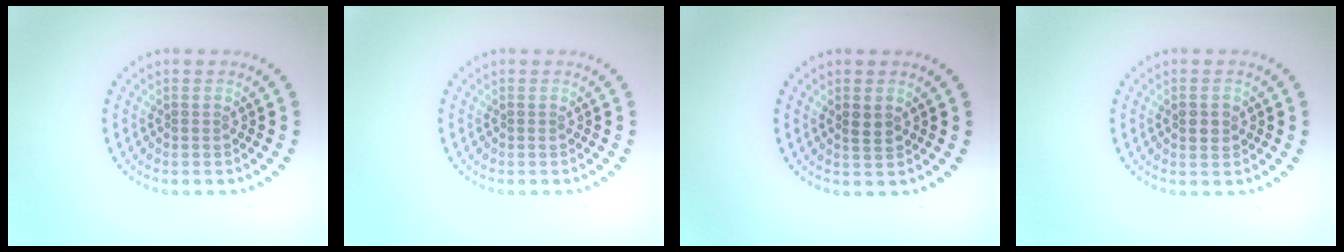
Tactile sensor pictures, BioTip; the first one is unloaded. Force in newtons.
{"total": 0.0}
{"total": 1.3, "press": 1.3, "slide": 0.2}
{"total": 1.4, "press": 1.4, "slide": 0.2}